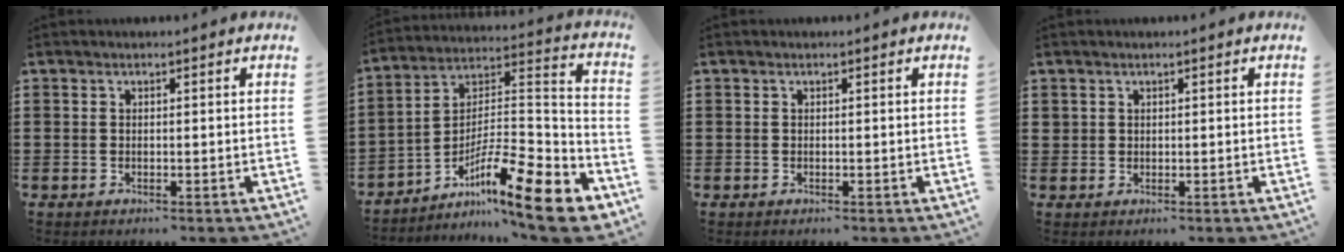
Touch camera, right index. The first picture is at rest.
{"total": 13.9, "force": [-9.4, 2.3, 10.0], "torque": [-0.157, 0.010, -0.172]}
{"total": 0.0}
{"total": 0.9, "force": [0.6, 0.7, 0.1], "torque": [-0.002, 0.003, 0.011]}